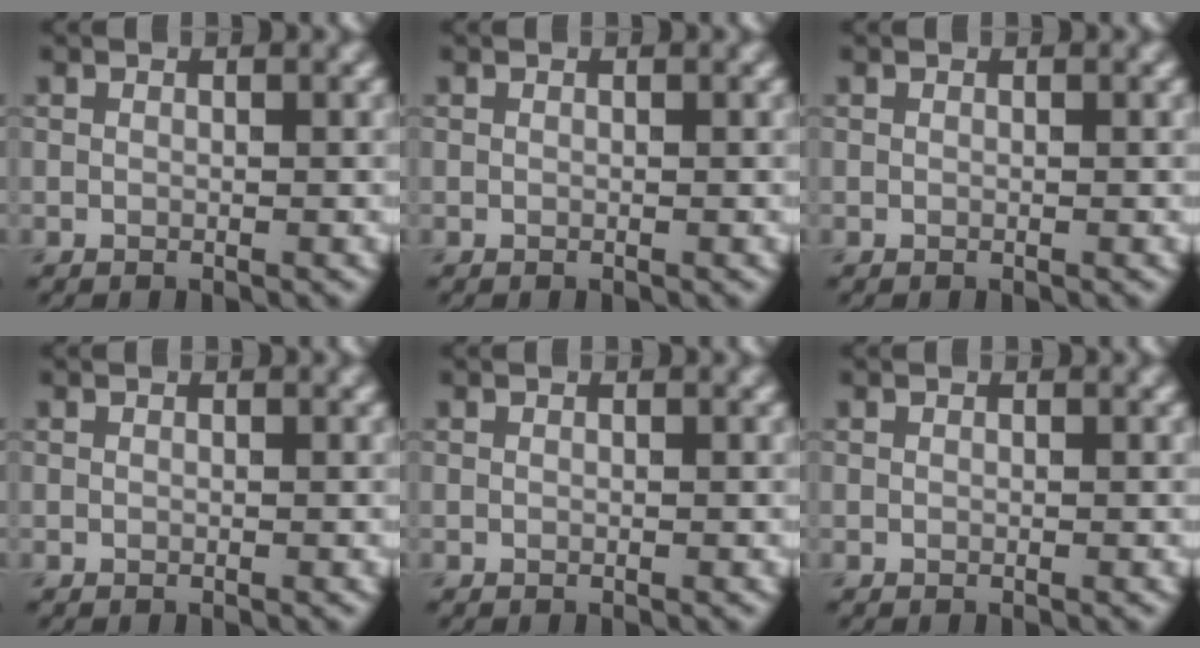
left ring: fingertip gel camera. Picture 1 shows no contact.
{"total": 0.0}
{"total": 0.0}
{"total": 0.0}
{"total": 0.0}
{"total": 0.0}